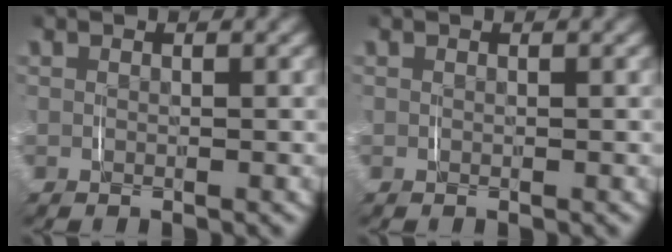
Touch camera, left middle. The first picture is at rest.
{"total": 0.0}